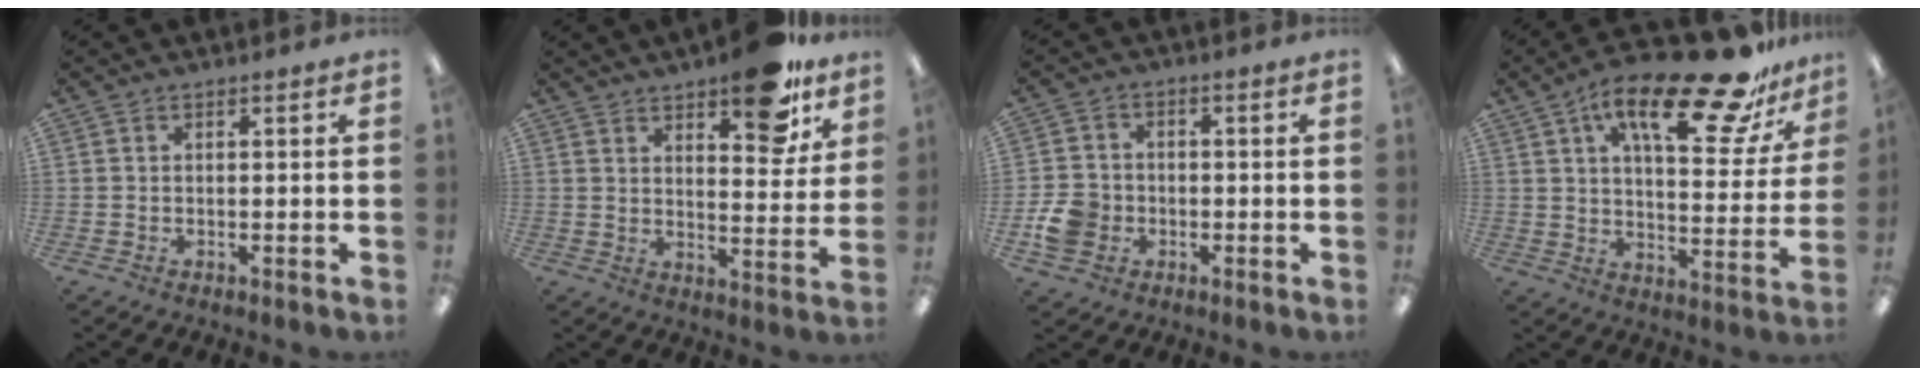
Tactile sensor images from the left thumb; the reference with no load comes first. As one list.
[{"total": 13.6, "force": [9.9, 5.2, 7.7], "torque": [-0.079, -0.069, 0.165]}, {"total": 7.3, "force": [-2.2, 6.2, 3.1], "torque": [-0.063, 0.015, -0.039]}, {"total": 23.7, "force": [14.6, 8.1, 16.8], "torque": [-0.248, -0.082, 0.234]}]